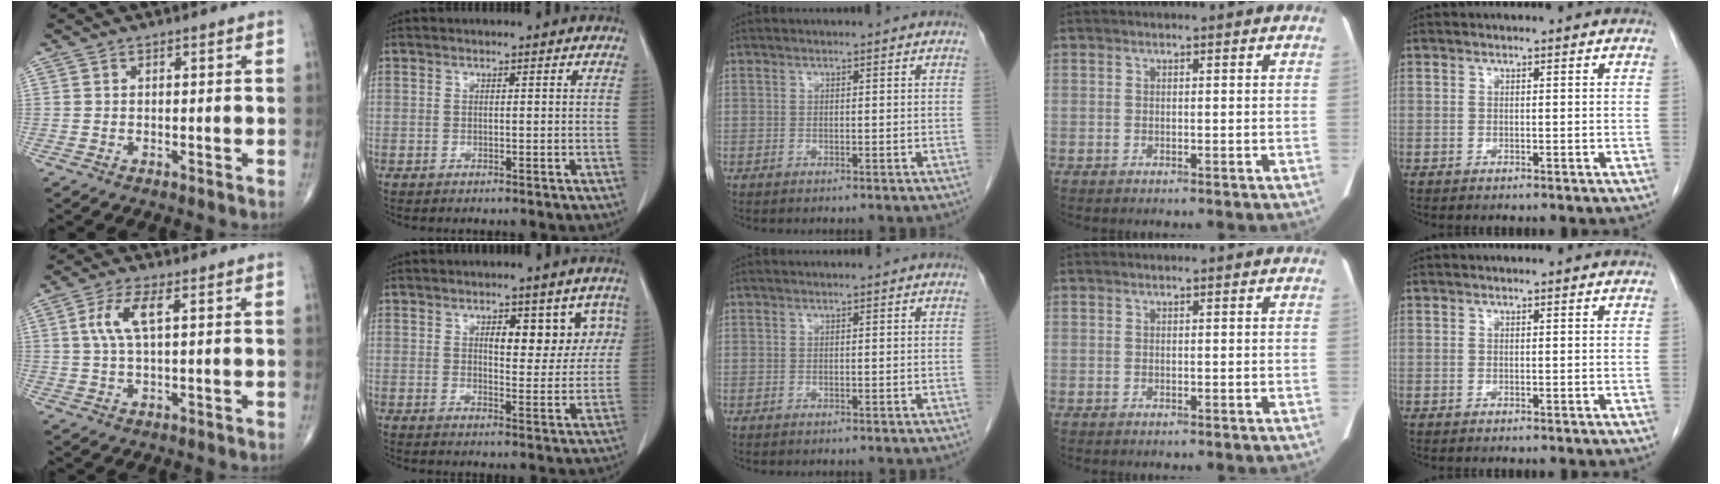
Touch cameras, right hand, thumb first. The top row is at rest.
{"thumb": {"total": 6.1, "force": [1.6, 1.9, 5.5], "torque": [-0.133, 0.007, 0.035]}, "index": {"total": 8.0, "force": [3.1, 3.7, 6.3], "torque": [-0.063, 0.013, 0.039]}, "middle": {"total": 0.6, "force": [0.3, -0.3, -0.3], "torque": [0.001, -0.001, 0.003]}}